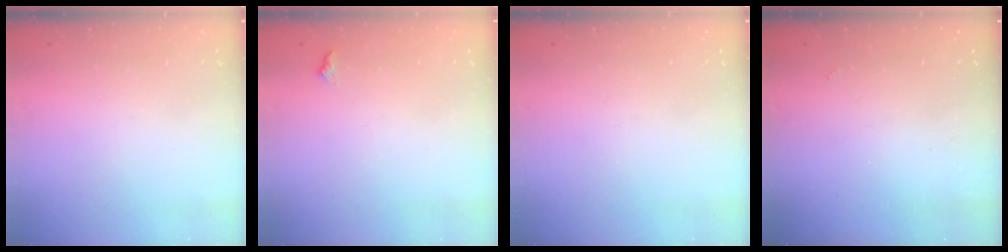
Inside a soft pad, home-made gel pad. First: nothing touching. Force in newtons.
{"total": 6.5, "press": 6.5, "slide": 0.7}
{"total": 0.0}
{"total": 2.5, "press": 2.5, "slide": 0.5}